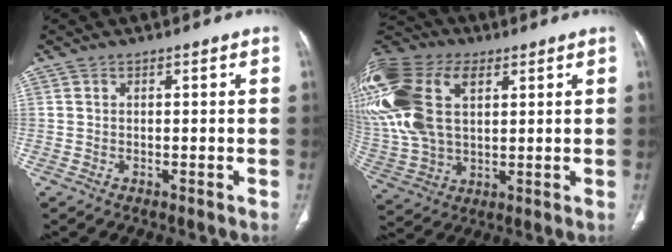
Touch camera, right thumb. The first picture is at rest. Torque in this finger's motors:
{"motor_torque": [1.90, 2.01, 1.98, 0.79, 0.33]}